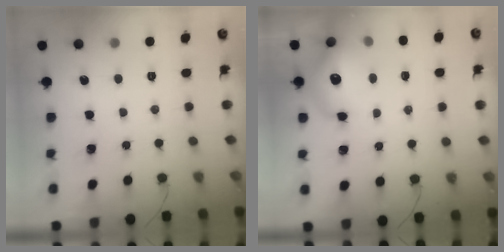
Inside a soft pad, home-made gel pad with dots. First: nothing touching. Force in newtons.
{"total": 13.0, "press": 12.6, "slide": 3.0}